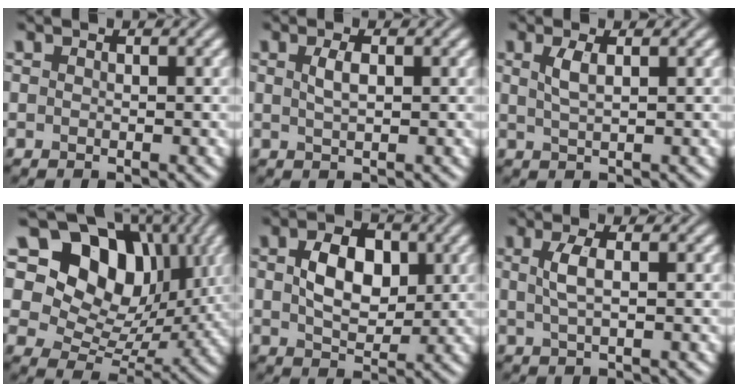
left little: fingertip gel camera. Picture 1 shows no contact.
{"total": 1.6, "force": [0.5, 0.6, 1.4], "torque": [-0.033, 0.002, 0.011]}
{"total": 1.9, "force": [0.7, 0.5, 1.7], "torque": [-0.037, 0.001, 0.015]}
{"total": 13.0, "force": [5.7, 9.0, 7.6], "torque": [-0.121, 0.016, 0.088]}
{"total": 5.4, "force": [1.0, 3.5, 4.0], "torque": [-0.075, 0.002, 0.015]}
{"total": 2.2, "force": [0.4, 0.6, 2.1], "torque": [-0.047, 0.004, 0.010]}